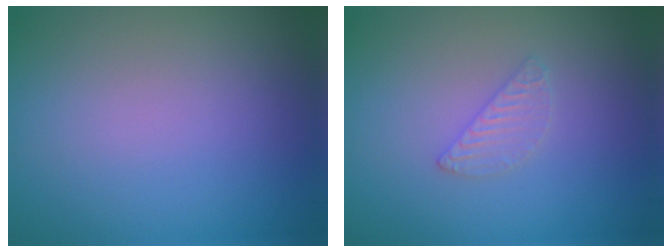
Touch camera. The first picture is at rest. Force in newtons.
{"total": 1.5, "press": 1.5, "slide": 0.2}